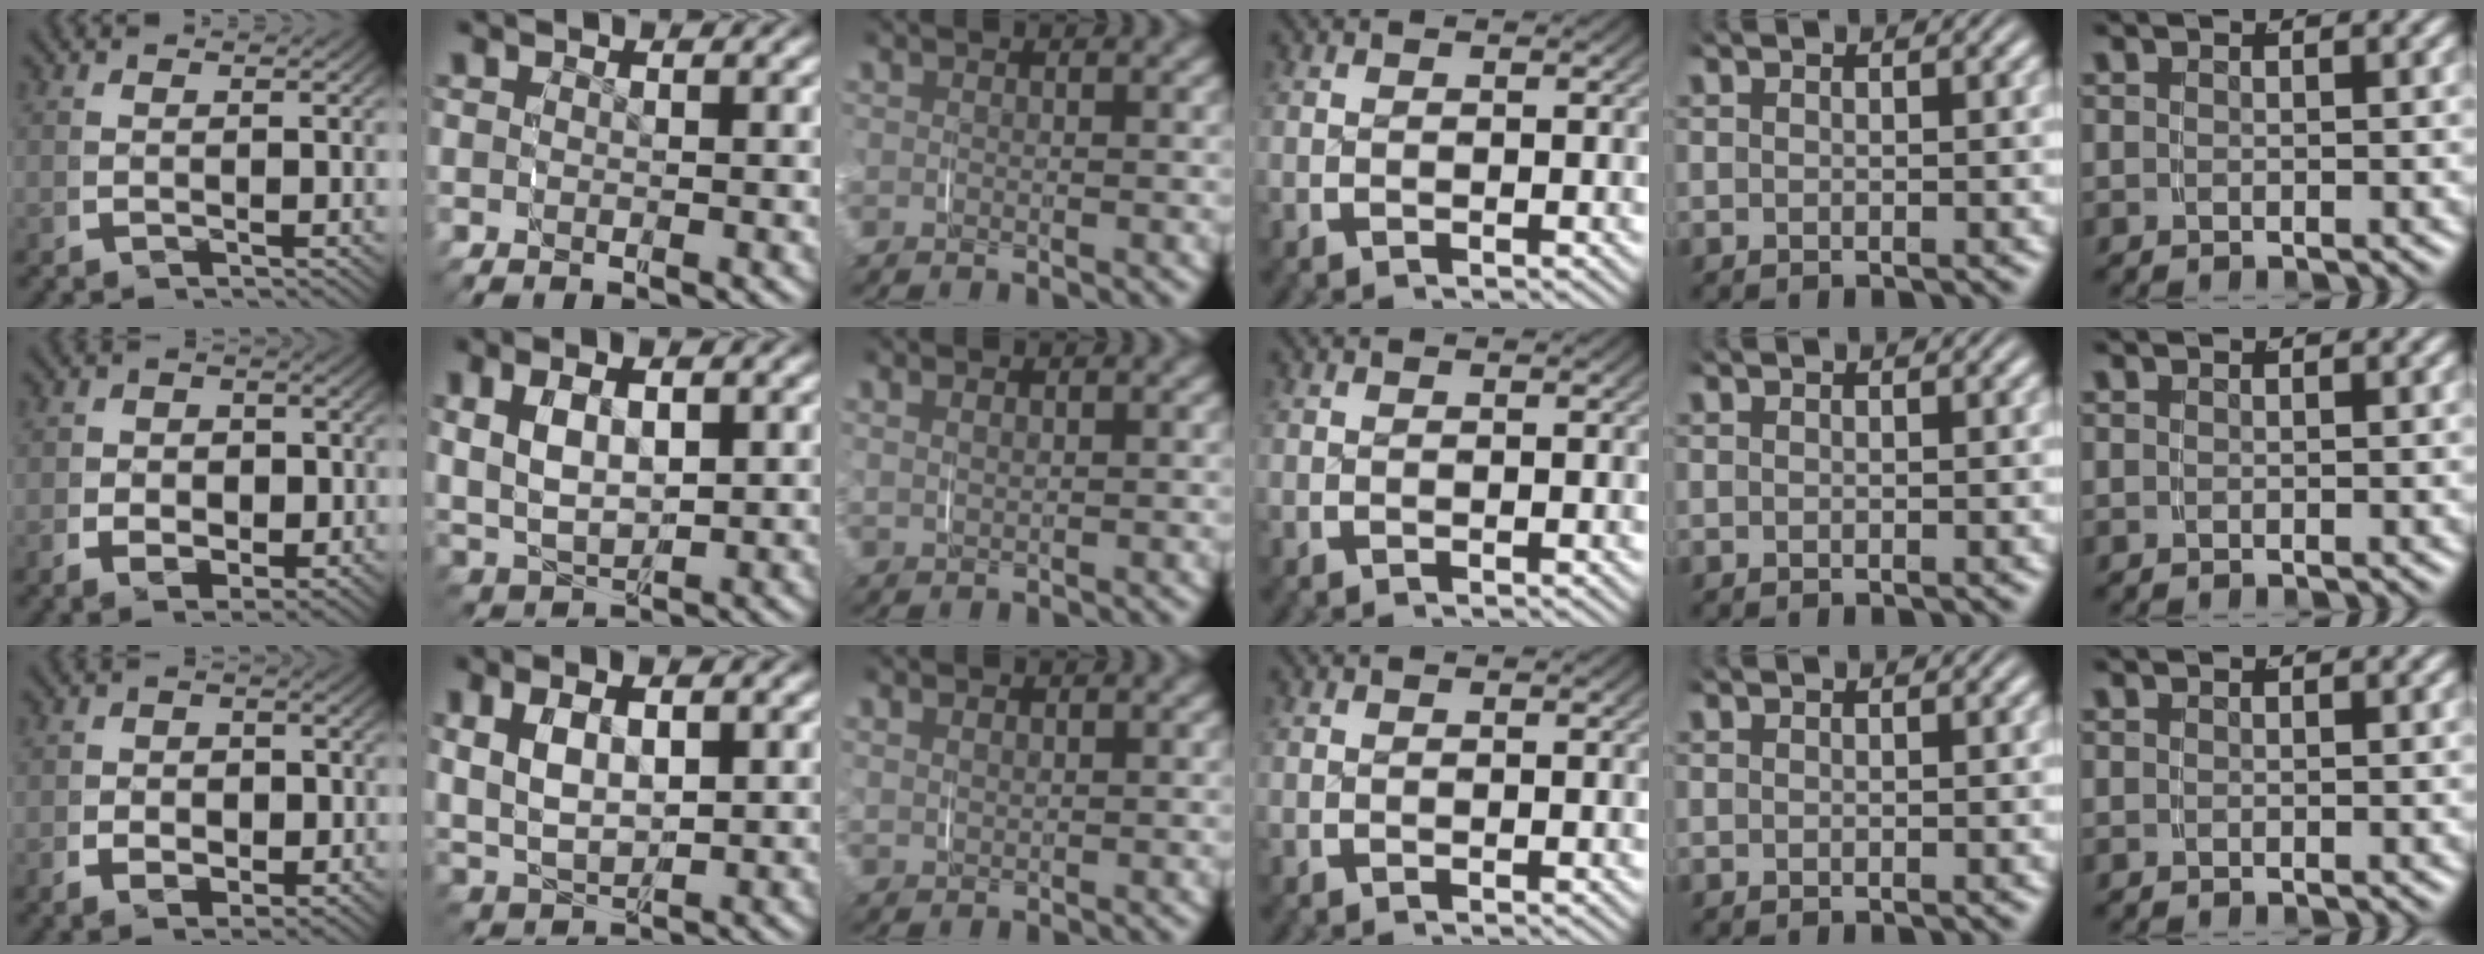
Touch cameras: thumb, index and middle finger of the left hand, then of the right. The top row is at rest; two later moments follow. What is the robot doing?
{"motion": "grasp_and_lifting", "object": "scarf"}